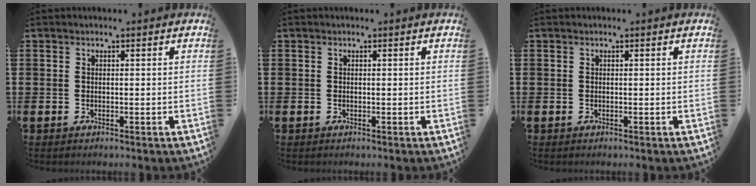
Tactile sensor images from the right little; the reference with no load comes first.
{"total": 0.0}
{"total": 0.0}